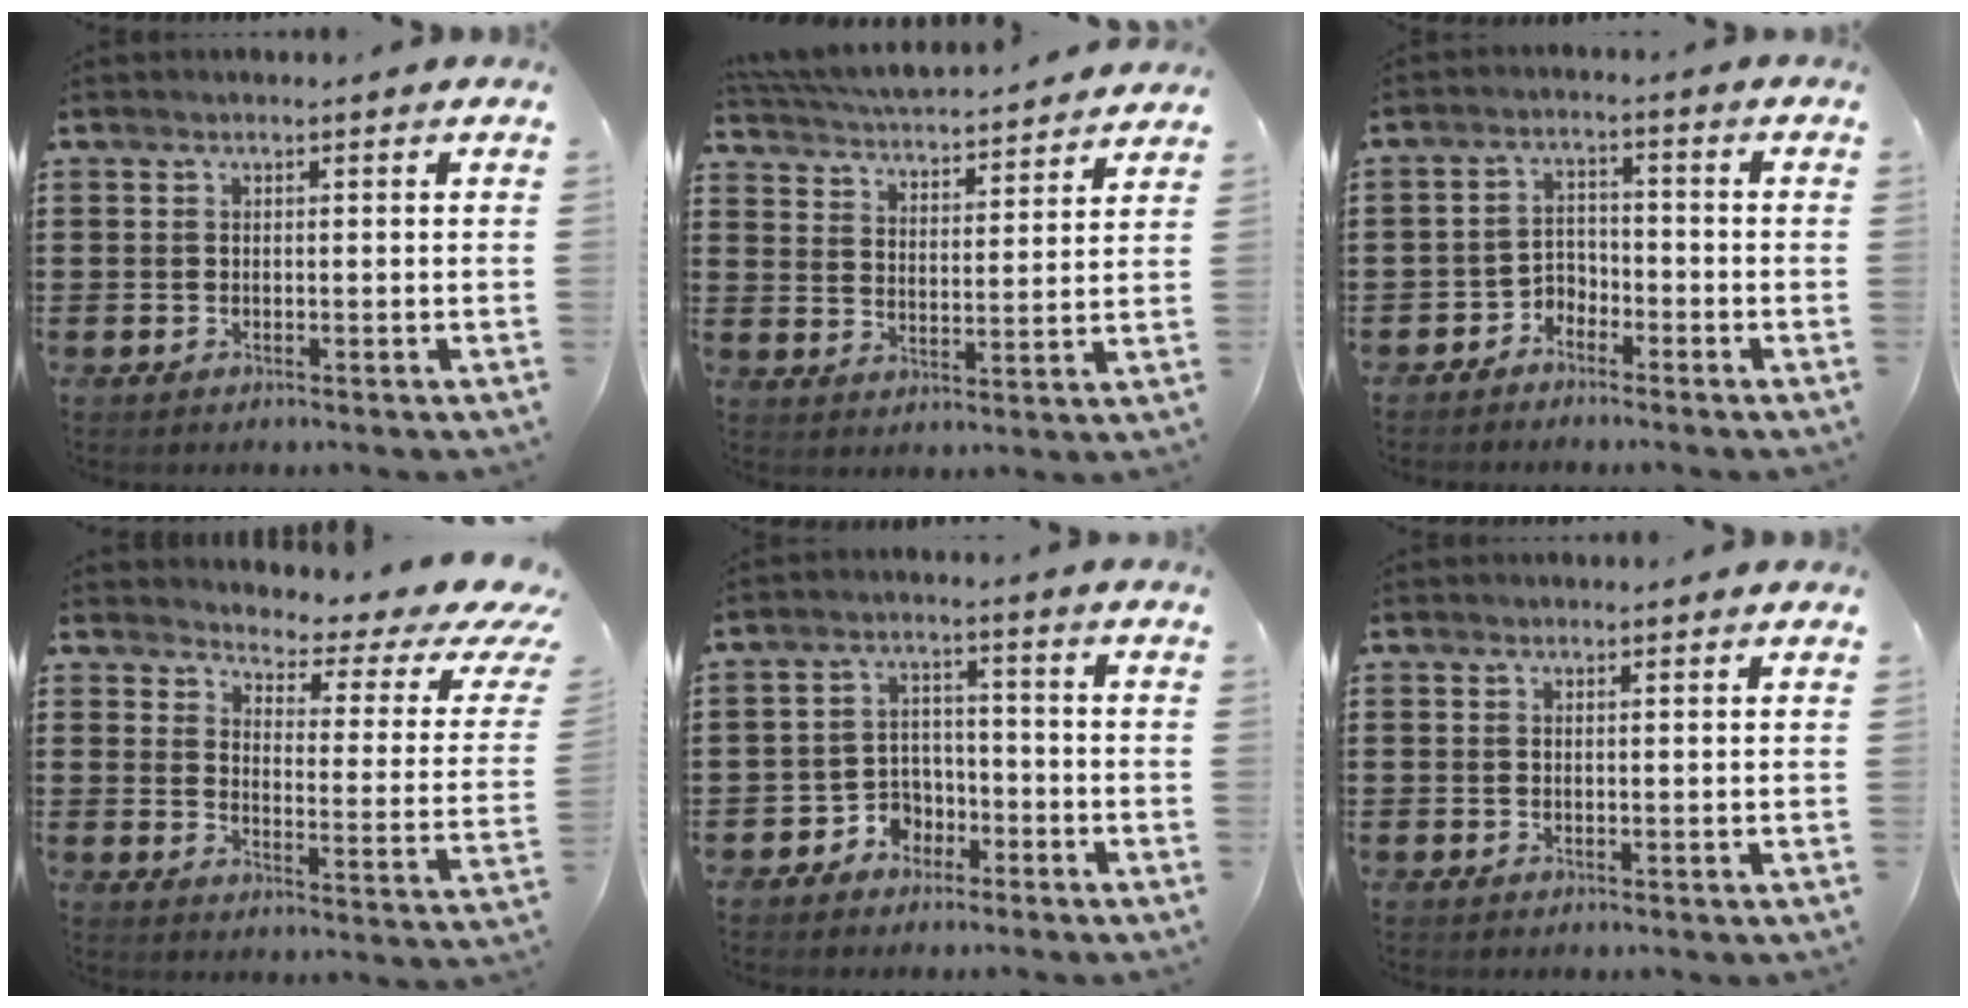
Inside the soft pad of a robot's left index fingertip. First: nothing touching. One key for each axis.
{"total": 4.6, "fx": 4.5, "fy": -0.1, "fz": 0.5, "tx": -0.036, "ty": -0.038, "tz": 0.074}
{"total": 3.3, "fx": -3.1, "fy": 1.2, "fz": 0.1, "tx": -0.012, "ty": 0.005, "tz": -0.068}
{"total": 3.6, "fx": 2.7, "fy": 1.0, "fz": 2.1, "tx": -0.042, "ty": -0.030, "tz": 0.035}
{"total": 4.4, "fx": -3.0, "fy": 3.1, "fz": 0.7, "tx": -0.023, "ty": 0.012, "tz": -0.062}
{"total": 0.6, "fx": 0.3, "fy": -0.1, "fz": 0.5, "tx": -0.010, "ty": -0.002, "tz": 0.007}